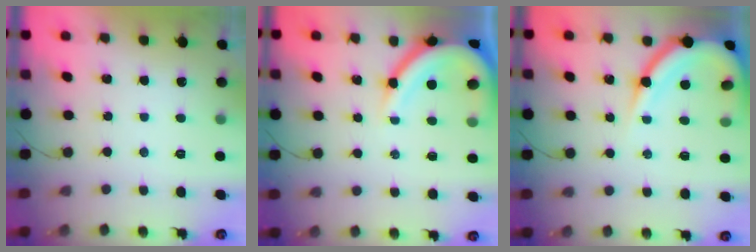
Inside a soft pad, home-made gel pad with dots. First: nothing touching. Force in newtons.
{"total": 13.6, "press": 13.6, "slide": 1.2}
{"total": 12.9, "press": 12.8, "slide": 1.3}